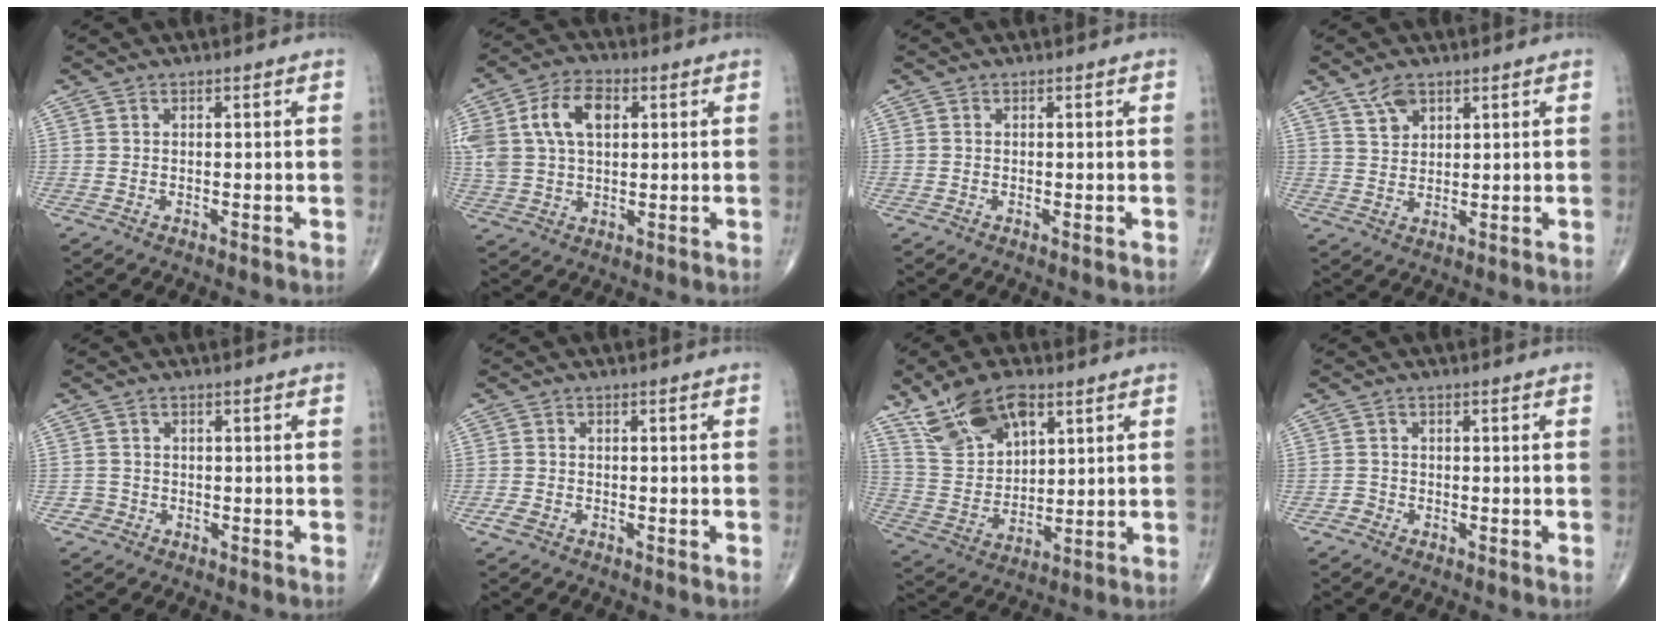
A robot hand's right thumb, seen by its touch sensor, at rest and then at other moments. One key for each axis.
{"total": 13.8, "fx": 3.7, "fy": 8.8, "fz": 10.0, "tx": -0.205, "ty": 0.009, "tz": 0.069}
{"total": 0.8, "fx": -0.2, "fy": 0.2, "fz": 0.7, "tx": -0.015, "ty": -0.003, "tz": -0.003}
{"total": 4.5, "fx": 3.0, "fy": 2.4, "fz": 2.3, "tx": -0.029, "ty": -0.015, "tz": 0.061}
{"total": 1.5, "fx": -0.6, "fy": 1.4, "fz": -0.3, "tx": 0.022, "ty": 0.009, "tz": -0.017}
{"total": 1.9, "fx": -1.0, "fy": 1.1, "fz": 1.2, "tx": -0.031, "ty": 0.001, "tz": -0.021}
{"total": 14.1, "fx": 8.3, "fy": 7.0, "fz": 8.9, "tx": -0.146, "ty": -0.023, "tz": 0.169}
{"total": 1.1, "fx": -0.7, "fy": 0.9, "fz": -0.1, "tx": 0.011, "ty": 0.006, "tz": -0.020}